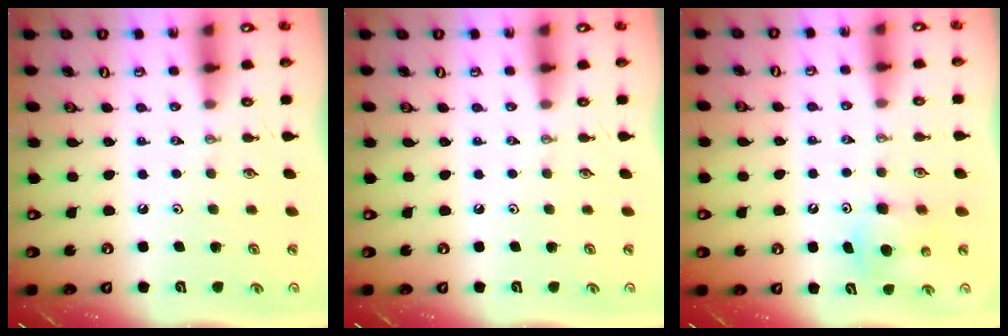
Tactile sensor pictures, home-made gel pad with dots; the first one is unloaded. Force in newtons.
{"total": 0.0}
{"total": 7.0, "press": 6.9, "slide": 0.5}